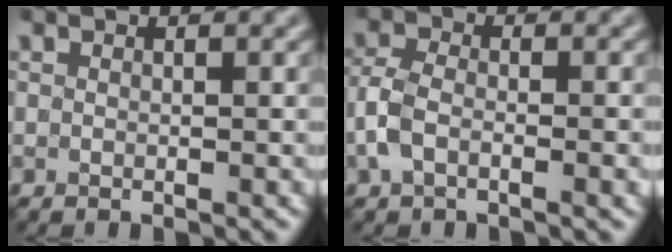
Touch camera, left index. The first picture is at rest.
{"total": 3.5, "force": [-1.4, 1.7, 2.7], "torque": [-0.065, 0.003, -0.033]}